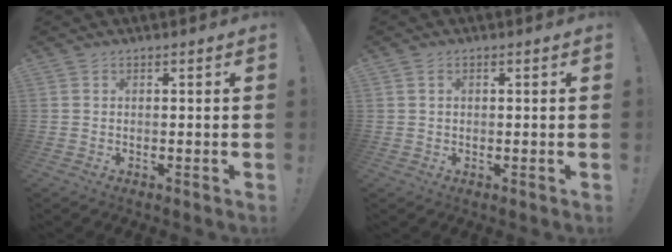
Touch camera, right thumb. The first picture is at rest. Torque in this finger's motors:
{"motor_torque": [-0.02, -0.08, -0.13, 0.38, 0.07]}